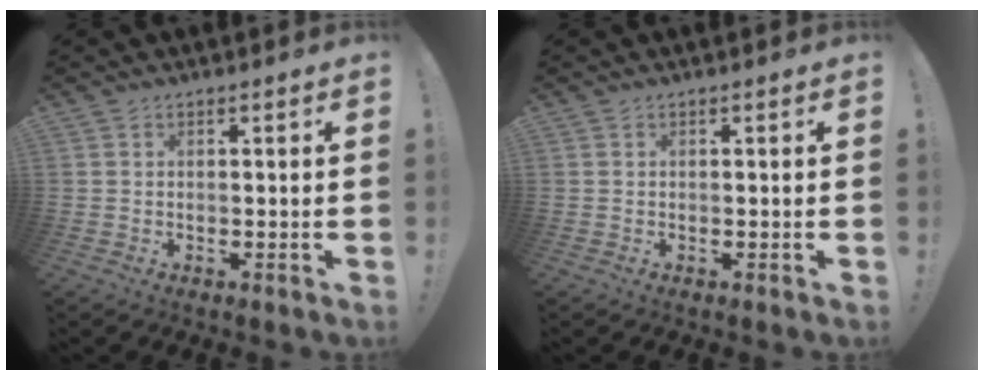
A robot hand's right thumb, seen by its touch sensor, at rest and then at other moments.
{"total": 0.0}